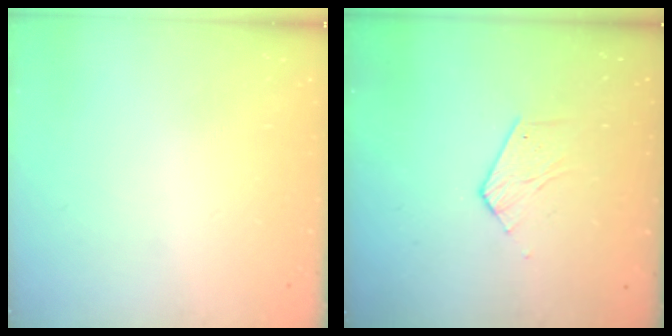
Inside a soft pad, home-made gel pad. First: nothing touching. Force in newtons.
{"total": 3.7, "press": 3.7, "slide": 0.3}